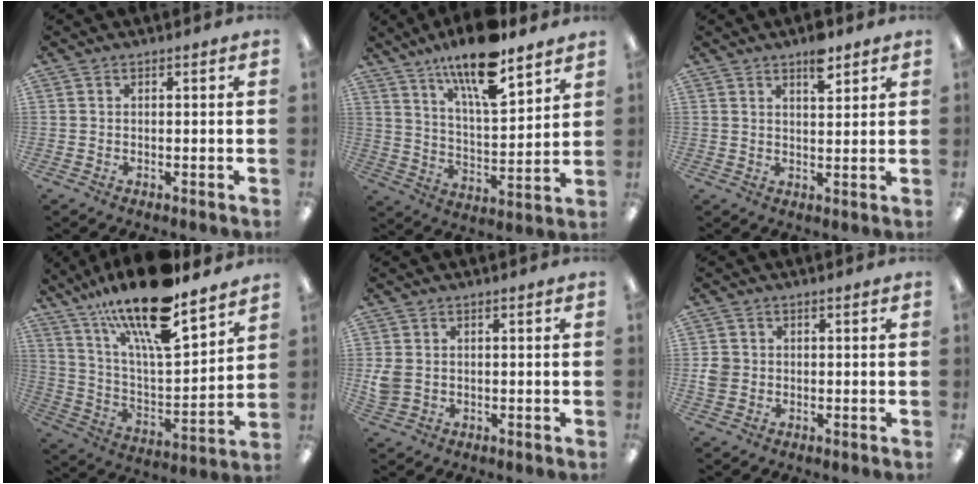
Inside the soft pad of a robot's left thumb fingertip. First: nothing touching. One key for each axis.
{"total": 16.0, "fx": 11.8, "fy": 4.2, "fz": 9.9, "tx": -0.166, "ty": -0.068, "tz": 0.195}
{"total": 5.7, "fx": 4.1, "fy": 2.1, "fz": 3.4, "tx": -0.035, "ty": -0.026, "tz": 0.066}
{"total": 21.8, "fx": 16.9, "fy": 5.7, "fz": 12.6, "tx": -0.222, "ty": -0.108, "tz": 0.284}
{"total": 3.6, "fx": 0.4, "fy": 3.1, "fz": 1.9, "tx": -0.035, "ty": 0.000, "tz": 0.007}
{"total": 2.9, "fx": -0.1, "fy": 2.7, "fz": 0.8, "tx": -0.008, "ty": 0.002, "tz": -0.004}